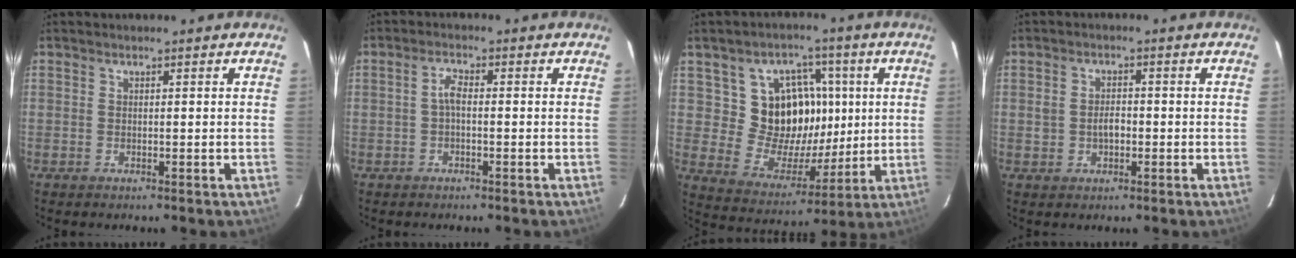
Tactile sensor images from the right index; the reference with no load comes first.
{"total": 2.1, "force": [-0.5, 0.8, 1.8], "torque": [-0.039, 0.008, -0.010]}
{"total": 13.7, "force": [3.1, 11.9, 6.0], "torque": [-0.121, 0.008, 0.067]}
{"total": 3.1, "force": [-0.5, 2.1, 2.3], "torque": [-0.043, 0.006, -0.006]}